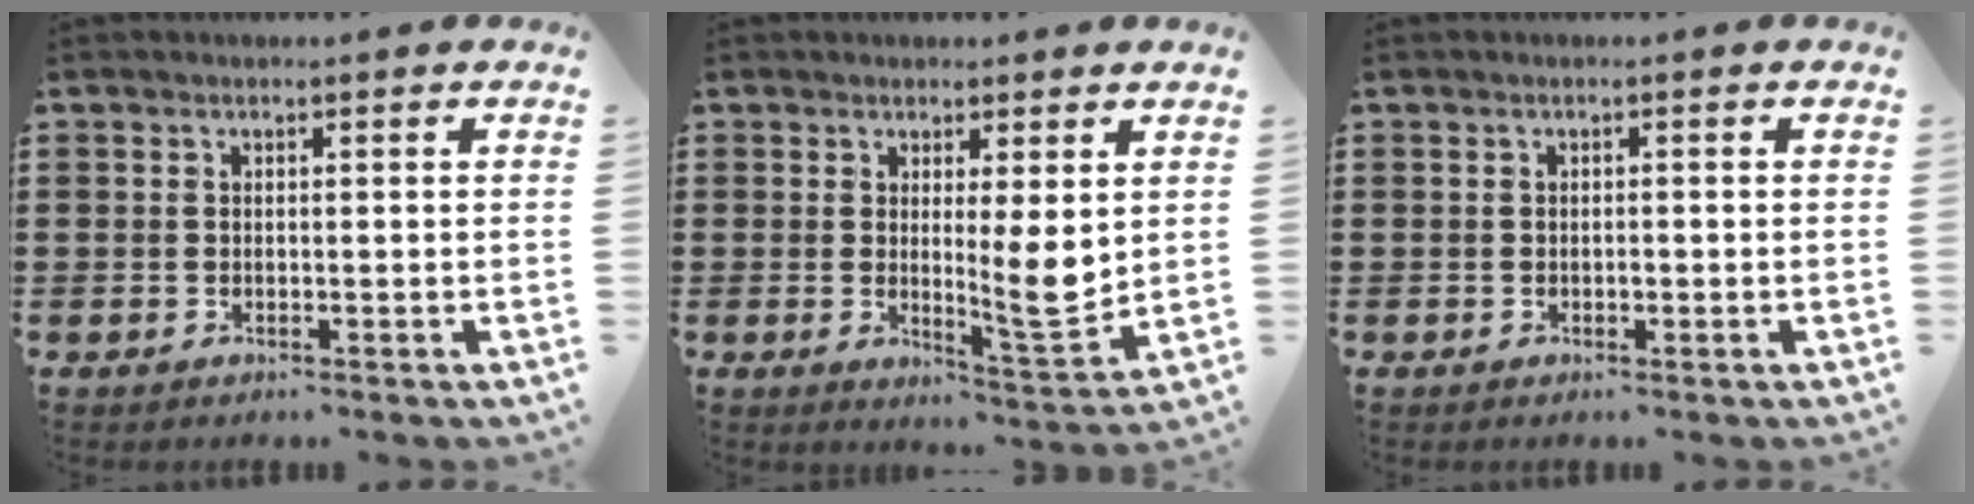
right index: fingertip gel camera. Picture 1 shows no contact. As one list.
[{"total": 6.2, "force": [1.6, 1.1, 6.0], "torque": [-0.081, -0.024, 0.021]}, {"total": 0.7, "force": [-0.3, 0.3, 0.5], "torque": [-0.011, -0.002, -0.005]}]